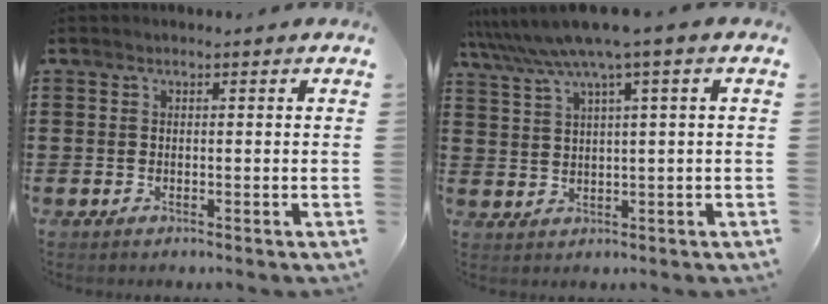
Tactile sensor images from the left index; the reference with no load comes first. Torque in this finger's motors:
{"motor_torque": [2.14, 0.00, 0.98, 0.15]}